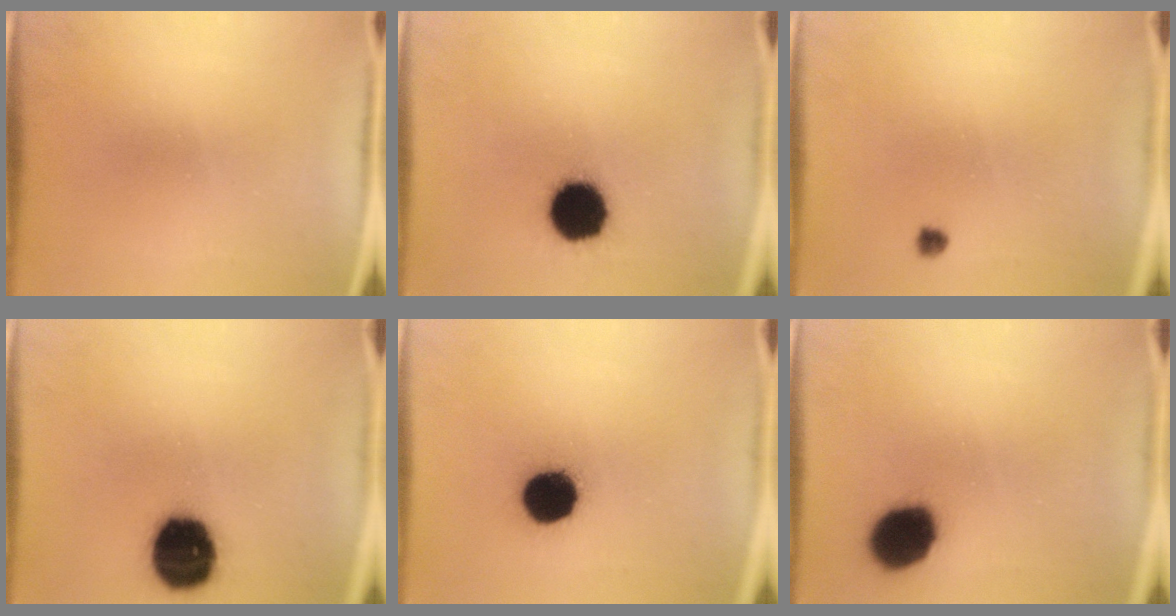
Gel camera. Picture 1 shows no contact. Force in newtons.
{"total": 15.4}
{"total": 1.2}
{"total": 18.1}
{"total": 12.7}
{"total": 12.6}